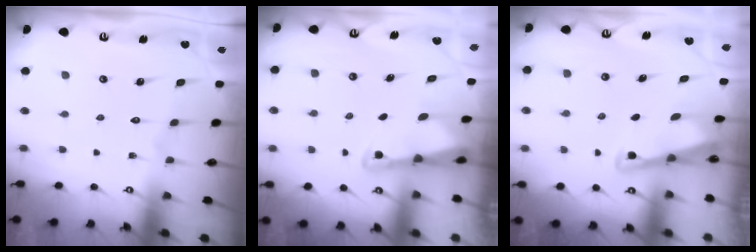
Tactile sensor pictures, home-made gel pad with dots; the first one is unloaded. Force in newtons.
{"total": 2.2, "press": 2.2, "slide": 0.3}
{"total": 2.8, "press": 2.7, "slide": 0.4}